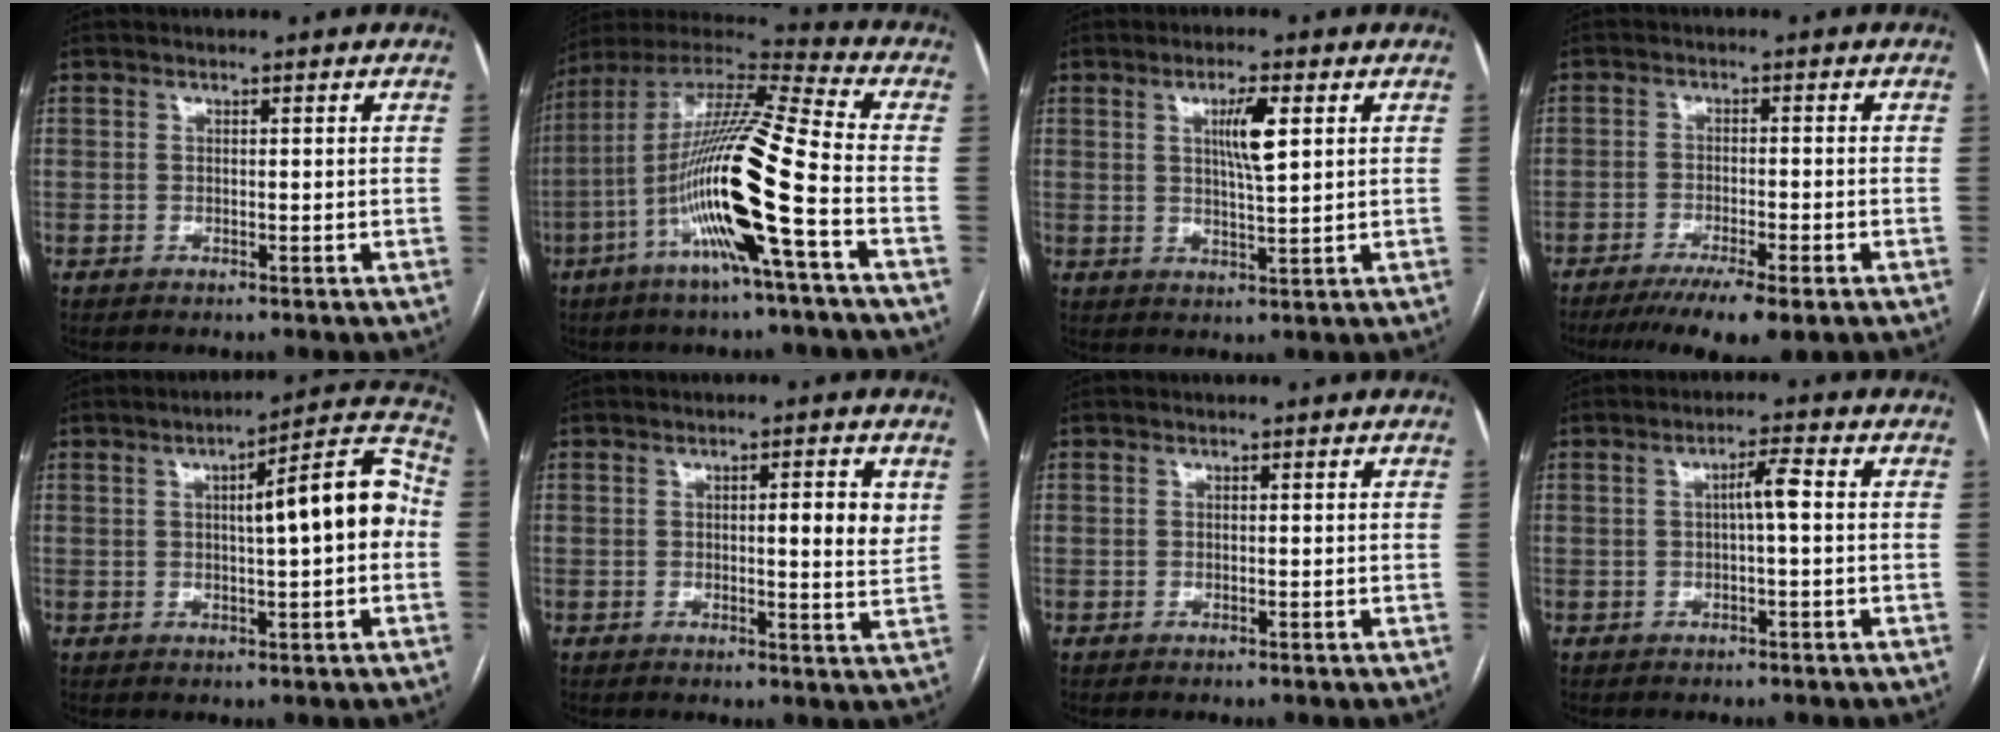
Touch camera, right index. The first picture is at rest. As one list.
[{"total": 19.3, "force": [-6.2, -0.1, 18.3], "torque": [-0.365, -0.007, -0.125]}, {"total": 5.3, "force": [1.8, 0.5, 5.0], "torque": [-0.089, -0.001, 0.032]}, {"total": 8.0, "force": [-5.6, 0.8, 5.7], "torque": [-0.087, -0.017, -0.089]}, {"total": 11.2, "force": [0.7, 1.8, 11.0], "torque": [-0.145, 0.035, 0.007]}, {"total": 4.9, "force": [1.2, 0.7, 4.7], "torque": [-0.061, -0.005, 0.012]}, {"total": 0.0}, {"total": 3.0, "force": [0.1, 0.2, 3.0], "torque": [-0.050, 0.007, 0.002]}]